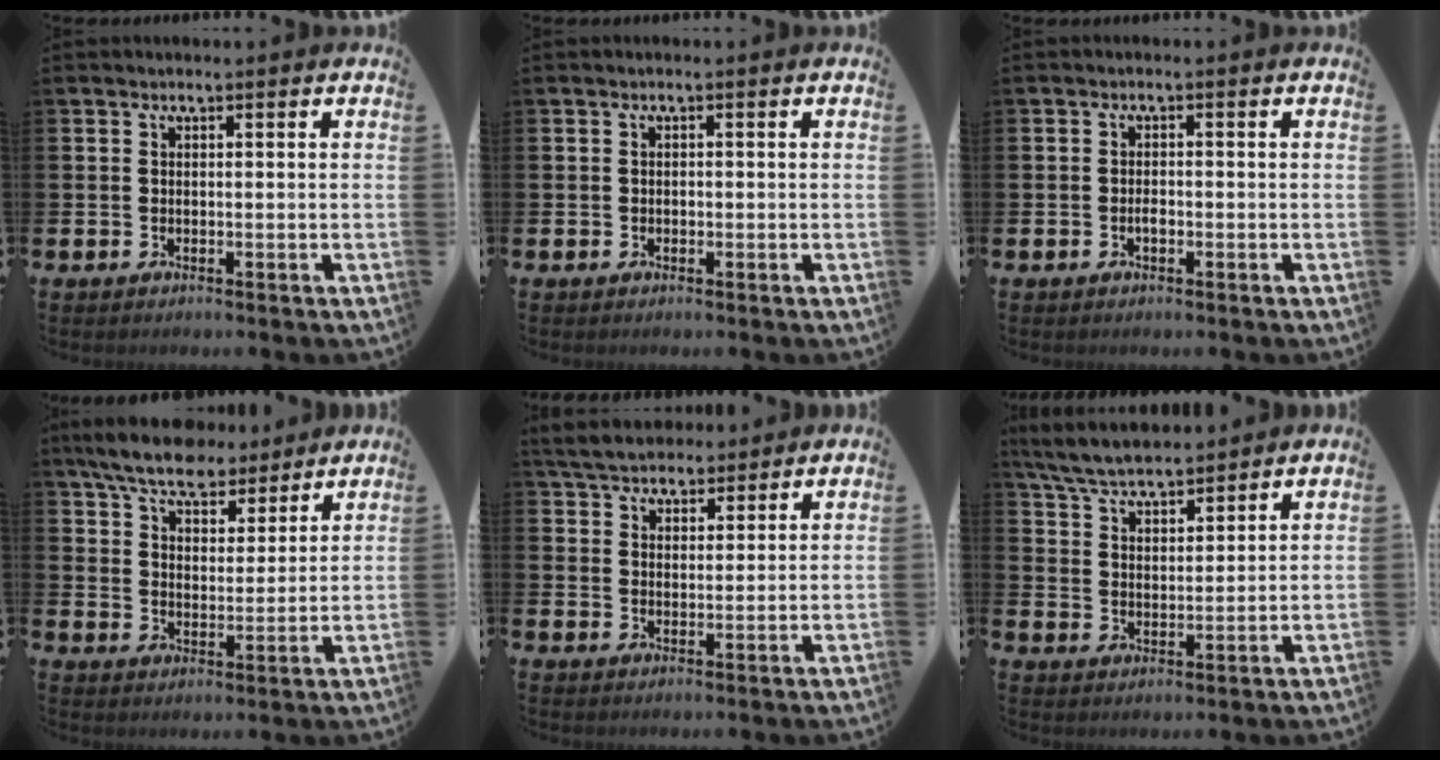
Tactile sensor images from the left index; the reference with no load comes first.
{"total": 0.5, "force": [-0.1, 0.5, 0.1], "torque": [-0.003, 0.005, -0.004]}
{"total": 1.2, "force": [-0.5, 0.6, 1.0], "torque": [-0.018, 0.001, -0.009]}
{"total": 7.6, "force": [6.9, 2.1, 2.3], "torque": [-0.071, -0.032, 0.123]}
{"total": 5.3, "force": [5.1, 1.4, 0.5], "torque": [-0.036, -0.017, 0.094]}
{"total": 6.4, "force": [6.2, 0.9, 1.4], "torque": [-0.056, -0.027, 0.113]}